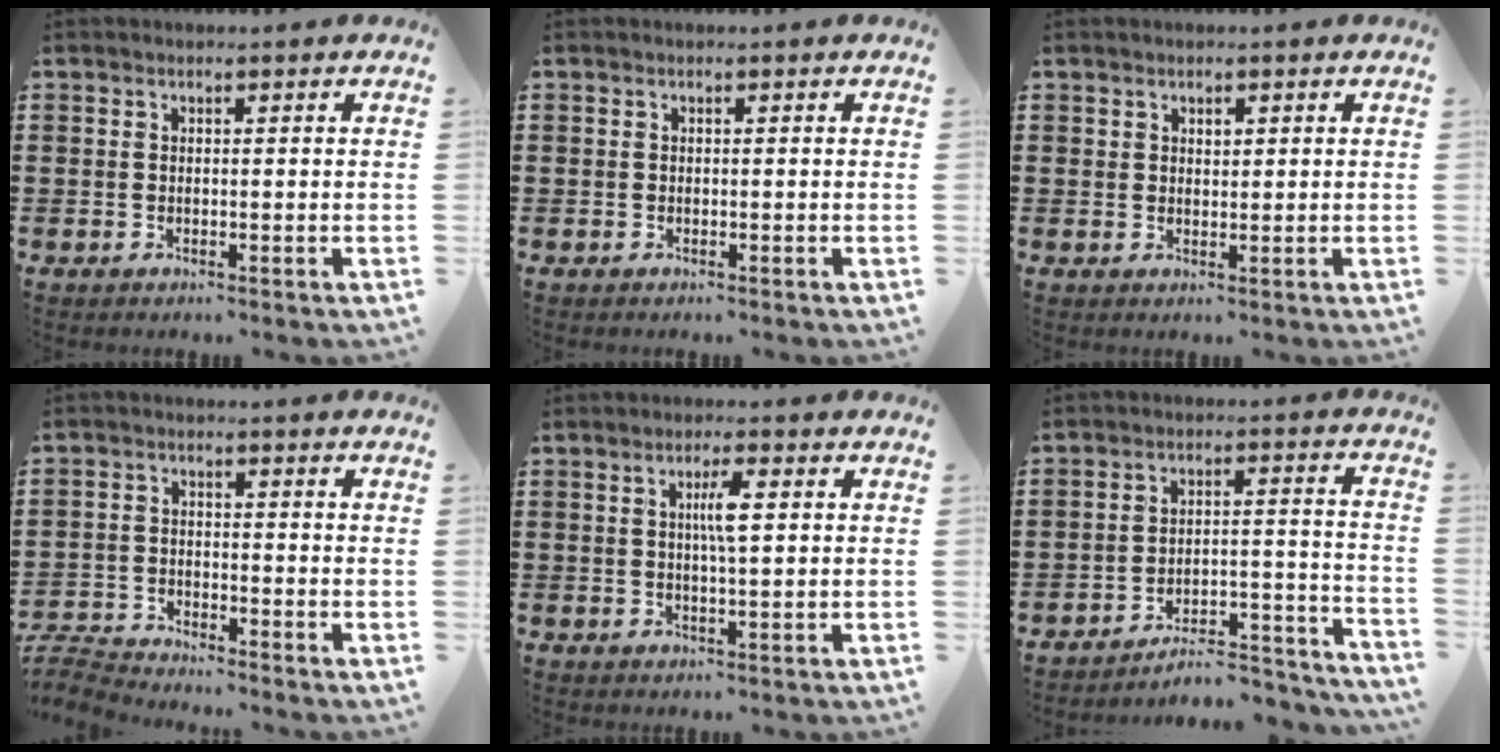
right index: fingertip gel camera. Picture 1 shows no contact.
{"total": 0.0}
{"total": 1.2, "force": [0.9, 0.8, 0.4], "torque": [-0.009, 0.004, 0.016]}
{"total": 3.8, "force": [-3.8, 0.2, 0.2], "torque": [-0.022, -0.004, -0.086]}
{"total": 3.9, "force": [0.7, 0.7, 3.8], "torque": [-0.075, 0.005, 0.009]}
{"total": 6.2, "force": [-5.9, 0.7, 1.9], "torque": [-0.027, 0.002, -0.117]}